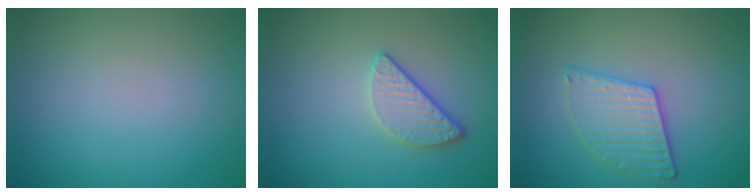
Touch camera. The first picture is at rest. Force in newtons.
{"total": 2.6, "press": 2.3, "slide": 1.3}
{"total": 3.2, "press": 3.2, "slide": 0.6}